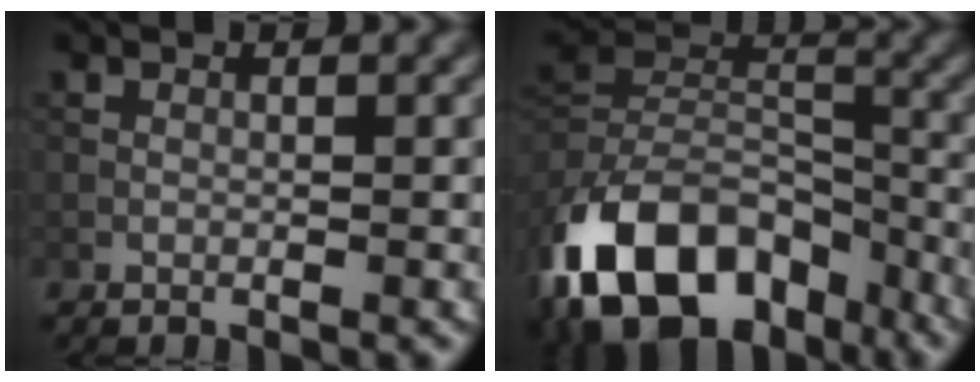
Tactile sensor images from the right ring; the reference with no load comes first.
{"total": 15.2, "force": [-8.9, 9.3, 8.2], "torque": [-0.176, 0.003, -0.165]}